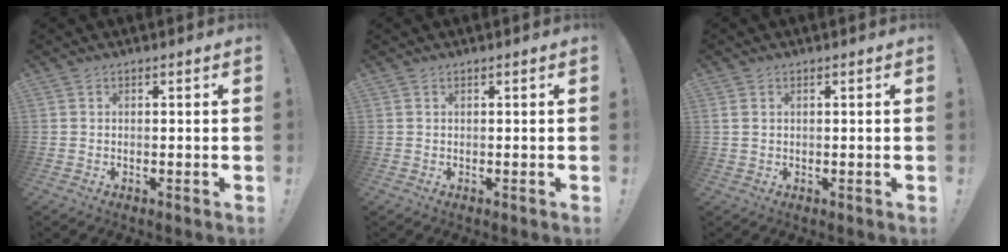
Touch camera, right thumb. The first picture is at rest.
{"total": 0.0}
{"total": 1.3, "force": [0.5, 1.0, 0.7], "torque": [-0.021, 0.006, 0.011]}